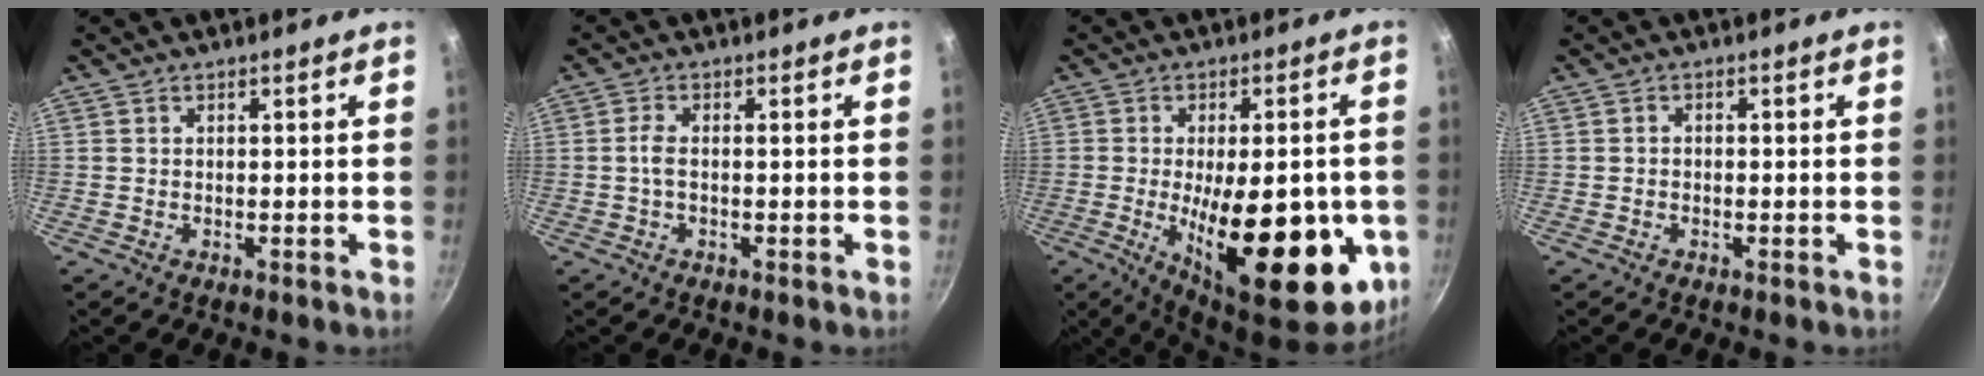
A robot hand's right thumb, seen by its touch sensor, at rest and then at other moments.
{"total": 2.3, "force": [-0.4, 0.8, 2.1], "torque": [-0.056, 0.008, -0.014]}
{"total": 24.7, "force": [-5.2, 10.0, 21.9], "torque": [-0.278, -0.007, -0.058]}
{"total": 0.9, "force": [-0.4, 0.6, 0.5], "torque": [-0.012, 0.006, -0.009]}